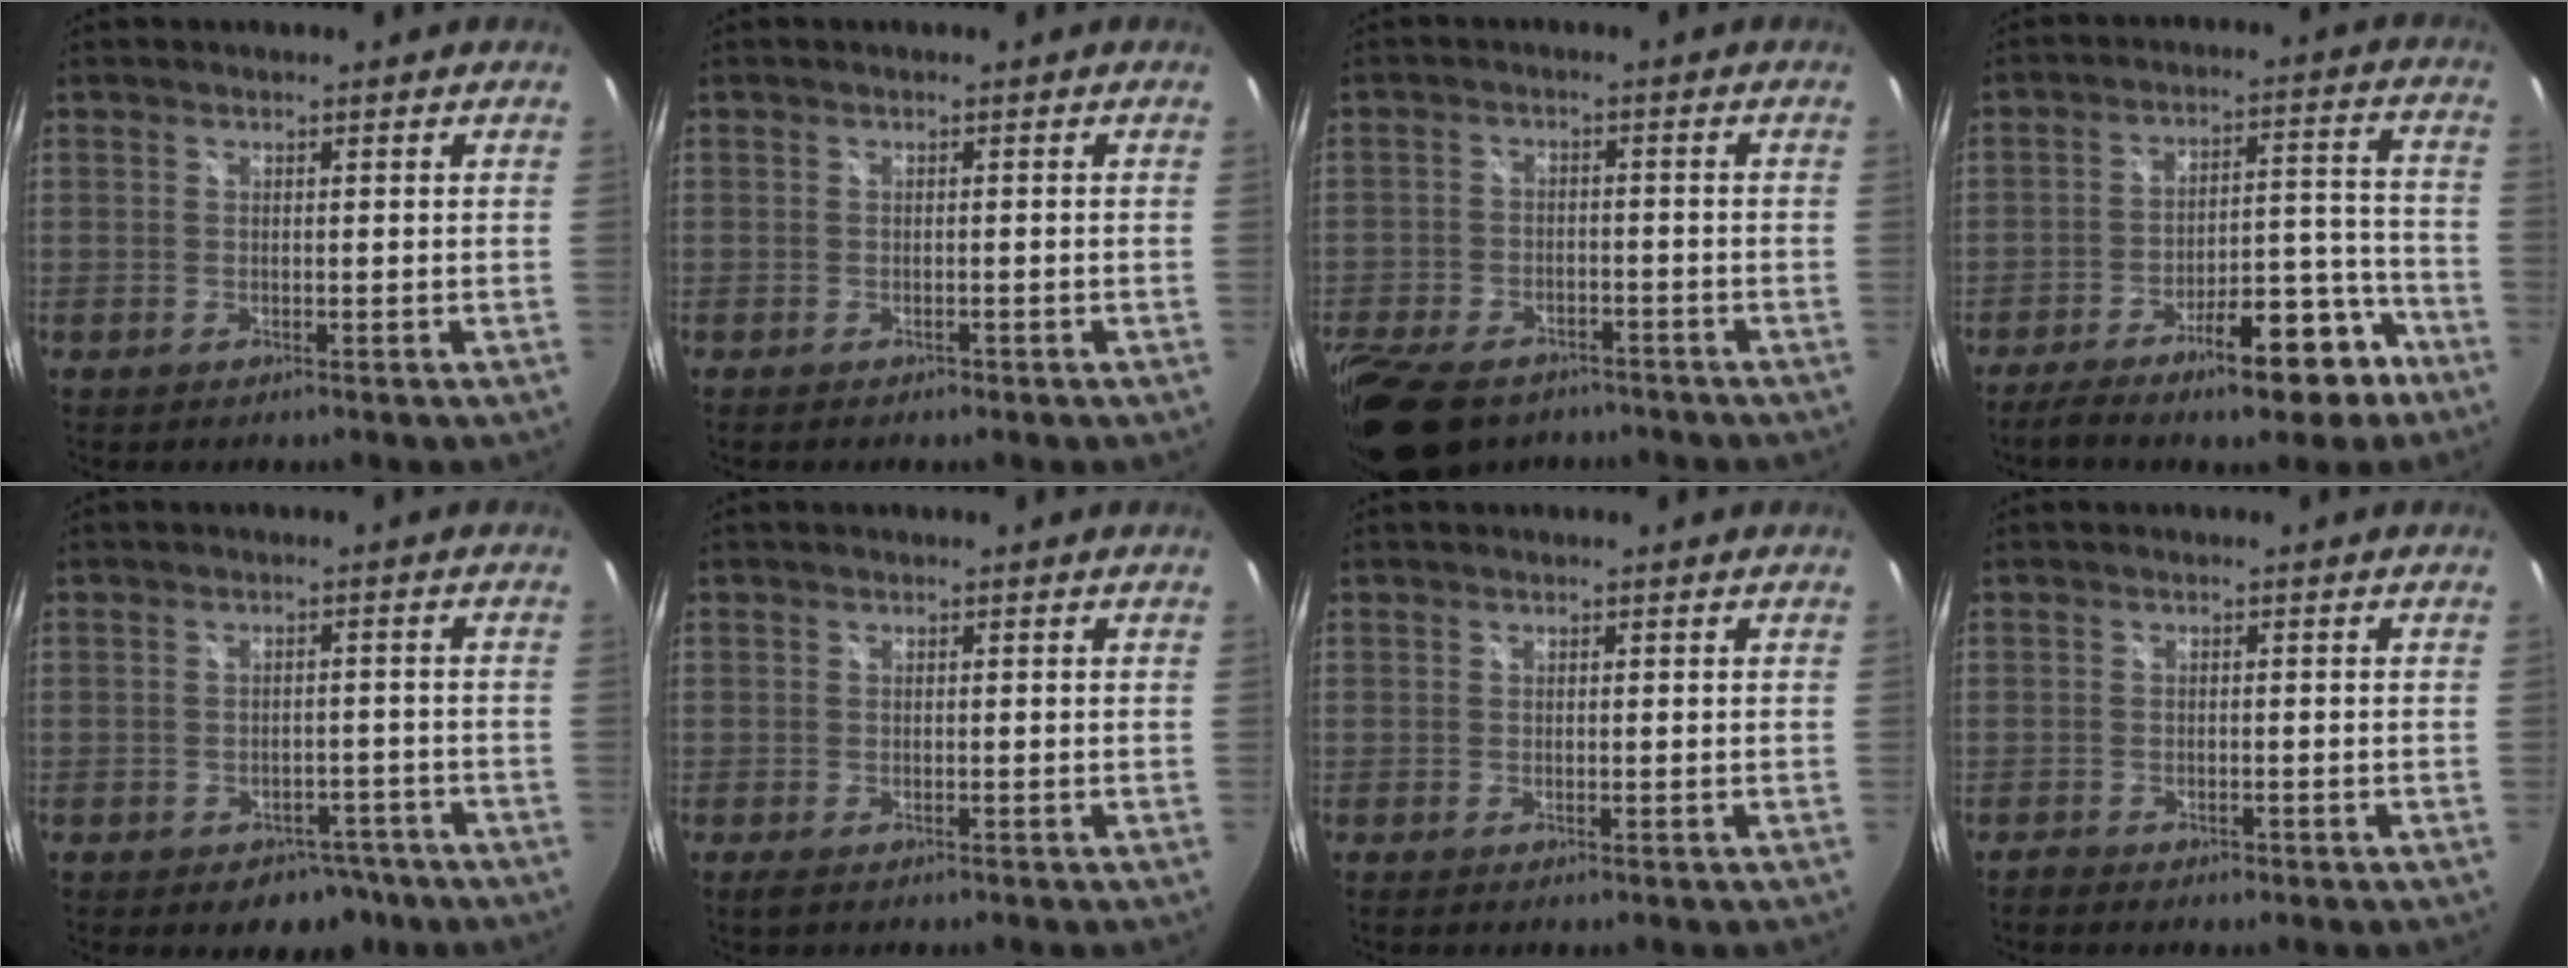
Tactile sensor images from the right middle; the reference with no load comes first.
{"total": 1.9, "force": [-1.5, 0.9, 0.8], "torque": [-0.015, -0.009, -0.023]}
{"total": 16.6, "force": [-11.9, 8.8, 7.7], "torque": [-0.203, -0.022, -0.197]}
{"total": 13.8, "force": [-9.7, 3.9, 8.9], "torque": [-0.138, 0.023, -0.137]}
{"total": 7.1, "force": [-4.9, 4.5, 2.5], "torque": [-0.041, 0.012, -0.049]}
{"total": 1.6, "force": [-1.2, 0.7, 0.8], "torque": [-0.017, -0.008, -0.022]}
{"total": 0.0}
{"total": 2.4, "force": [-2.0, 1.0, 0.9], "torque": [-0.022, -0.008, -0.034]}